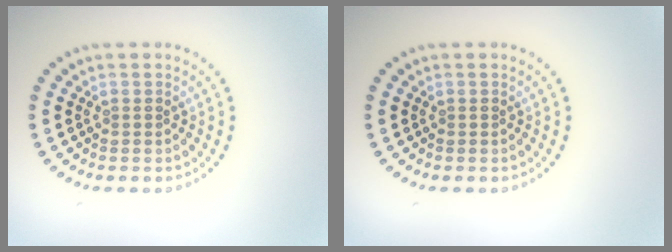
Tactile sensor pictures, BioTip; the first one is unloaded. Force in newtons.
{"total": 0.0}